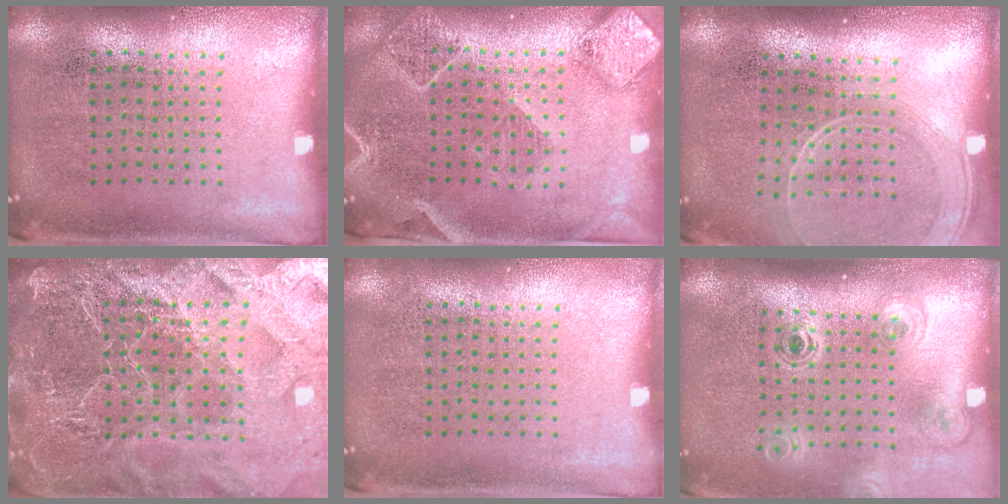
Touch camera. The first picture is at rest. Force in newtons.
{"total": 2.3, "press": 2.1, "slide": 0.9}
{"total": 1.6, "press": 1.4, "slide": 0.8}
{"total": 6.3, "press": 5.5, "slide": 3.2}
{"total": 0.0}
{"total": 1.9, "press": 1.3, "slide": 1.4}